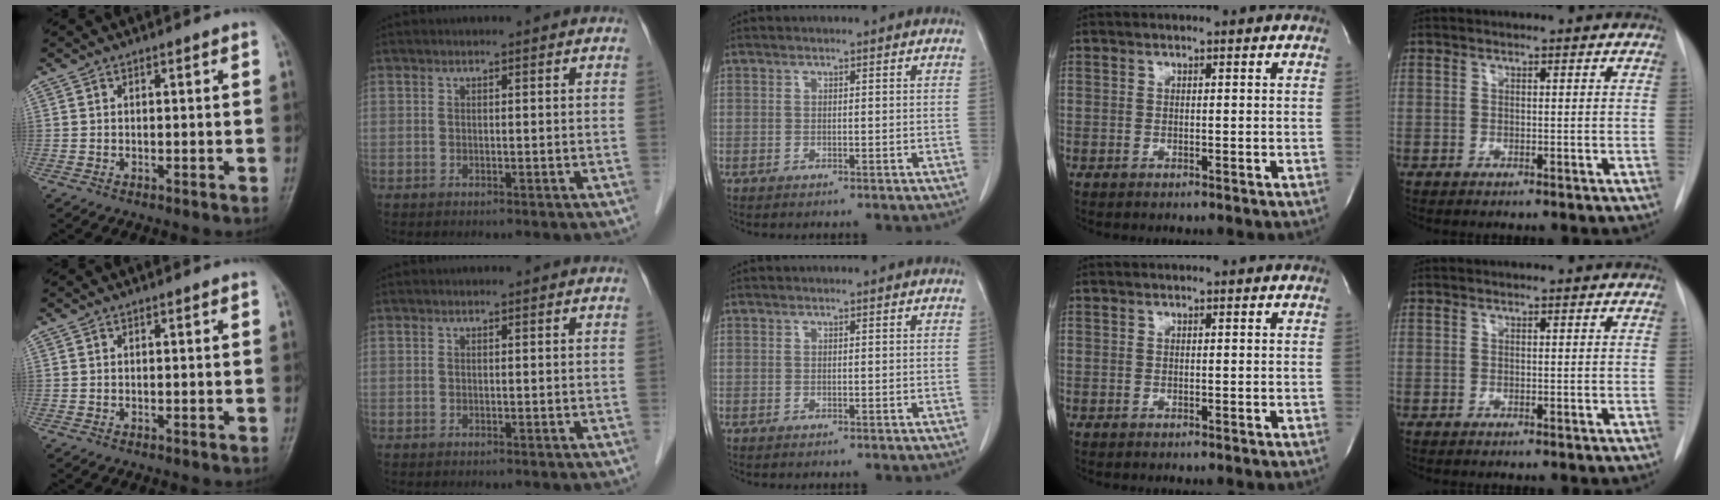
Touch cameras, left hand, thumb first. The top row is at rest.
{}